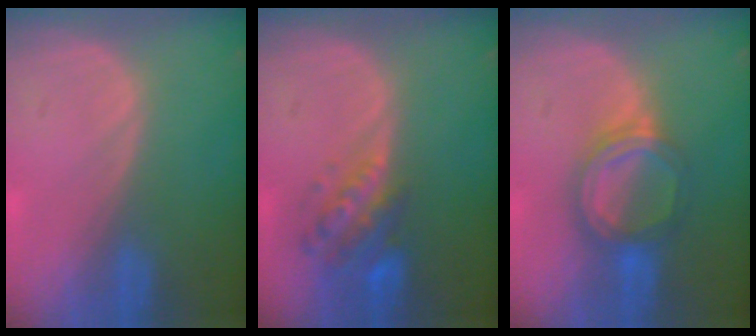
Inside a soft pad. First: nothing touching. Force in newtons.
{"total": 6.1, "press": 5.8, "slide": 2.0}
{"total": 6.4, "press": 5.7, "slide": 3.0}